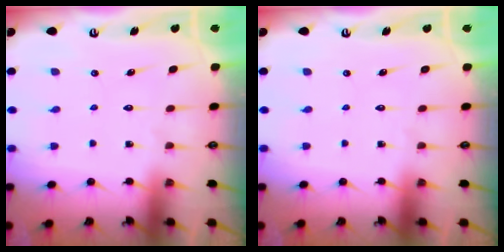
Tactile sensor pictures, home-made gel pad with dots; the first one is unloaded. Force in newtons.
{"total": 0.0}